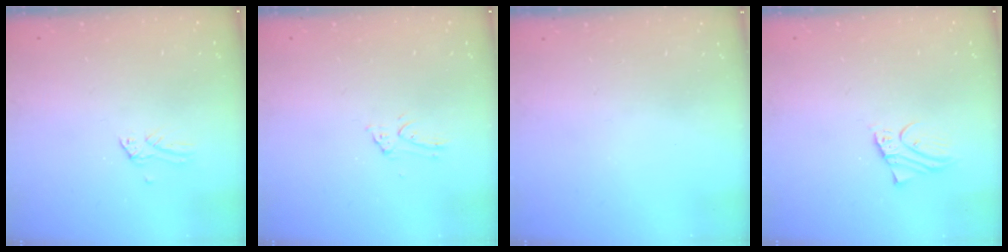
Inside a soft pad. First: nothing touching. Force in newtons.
{"total": 2.5, "press": 2.5, "slide": 0.2}
{"total": 0.0}
{"total": 2.1, "press": 2.1, "slide": 0.1}